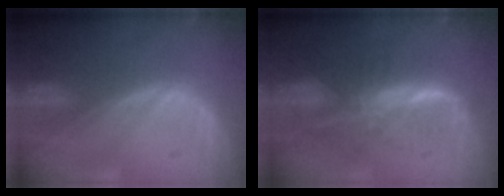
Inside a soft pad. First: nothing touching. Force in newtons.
{"total": 8.1, "press": 6.9, "slide": 4.2}